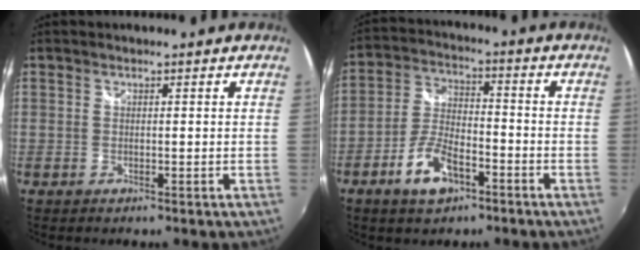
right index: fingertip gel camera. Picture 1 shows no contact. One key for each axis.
{"total": 9.6, "fx": -5.4, "fy": 4.5, "fz": 6.6, "tx": -0.140, "ty": 0.007, "tz": -0.097}